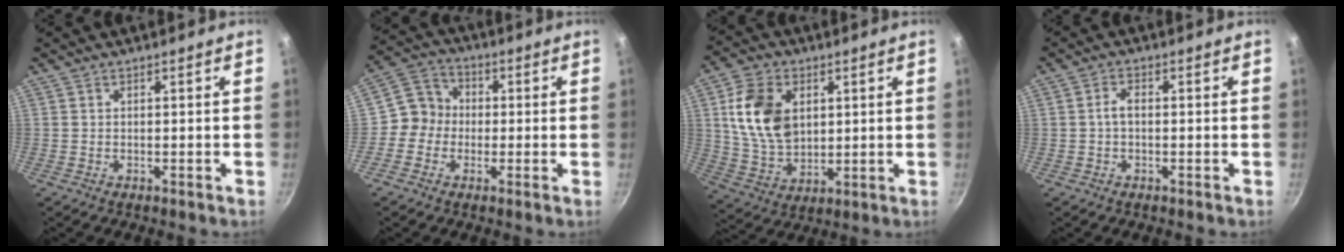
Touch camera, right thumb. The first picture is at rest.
{"total": 7.0, "force": [-0.8, 6.6, 2.2], "torque": [-0.001, 0.020, -0.037]}
{"total": 13.9, "force": [3.2, 9.7, 9.4], "torque": [-0.157, -0.015, 0.071]}
{"total": 2.4, "force": [-0.2, 1.3, 1.9], "torque": [-0.035, 0.012, -0.006]}